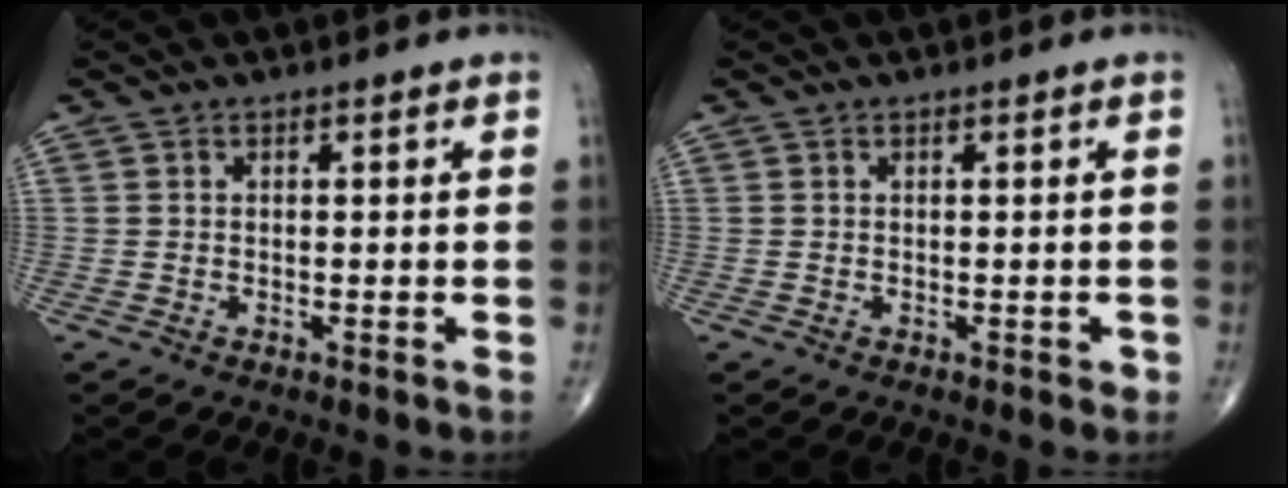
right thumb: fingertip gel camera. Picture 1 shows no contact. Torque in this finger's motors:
{"motor_torque": [0.05, 0.15, 0.05, 0.05, 0.04]}